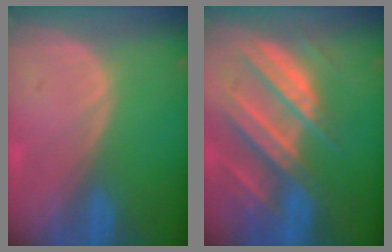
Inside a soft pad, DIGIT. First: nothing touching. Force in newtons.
{"total": 10.5, "press": 9.3, "slide": 5.0}